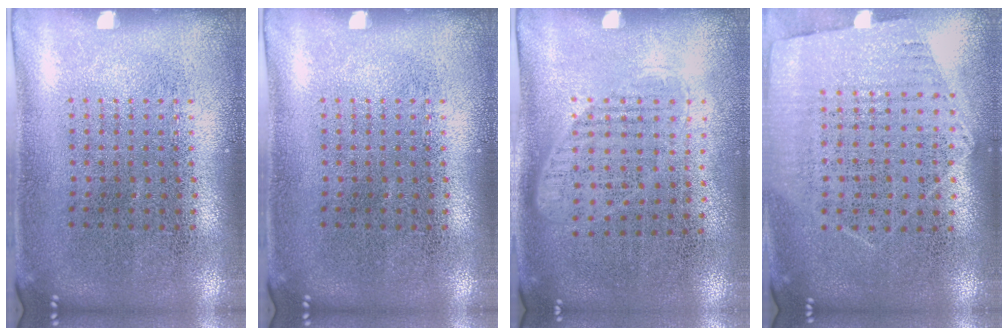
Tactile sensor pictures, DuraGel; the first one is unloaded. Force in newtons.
{"total": 0.0}
{"total": 1.1, "press": 0.9, "slide": 0.6}
{"total": 1.2, "press": 1.1, "slide": 0.5}